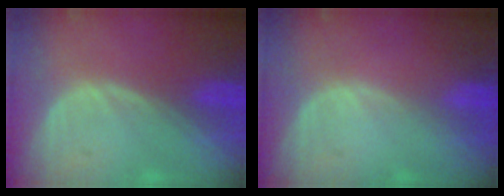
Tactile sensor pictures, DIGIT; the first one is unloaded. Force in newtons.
{"total": 0.0}